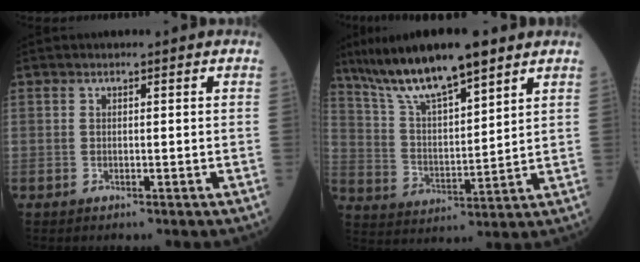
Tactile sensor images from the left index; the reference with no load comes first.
{"total": 13.9, "force": [10.7, 2.2, 8.6], "torque": [-0.158, 0.011, 0.199]}